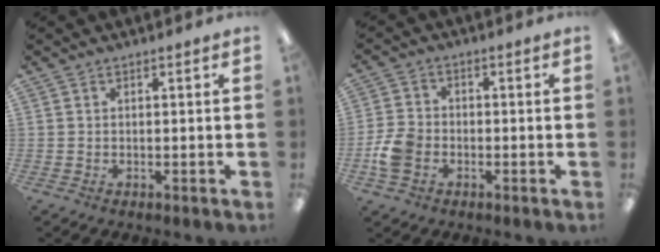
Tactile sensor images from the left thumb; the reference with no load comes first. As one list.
[{"total": 6.7, "force": [-2.2, 5.1, 3.8], "torque": [-0.080, 0.013, -0.039]}]